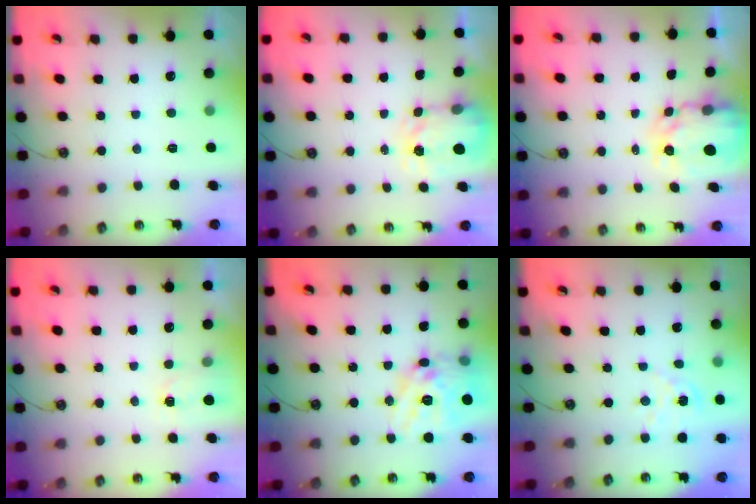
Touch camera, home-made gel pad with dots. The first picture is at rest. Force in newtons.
{"total": 3.5, "press": 3.5, "slide": 0.5}
{"total": 6.1, "press": 6.1, "slide": 0.5}
{"total": 1.3, "press": 1.2, "slide": 0.2}
{"total": 18.2, "press": 18.1, "slide": 1.8}
{"total": 2.8, "press": 2.7, "slide": 0.3}